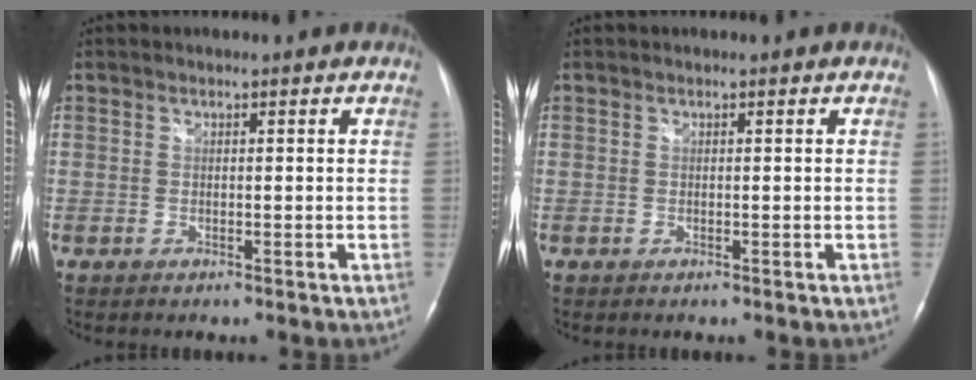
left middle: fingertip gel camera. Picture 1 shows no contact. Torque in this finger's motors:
{"motor_torque": [0.05, 0.01, -0.06, 0.01]}